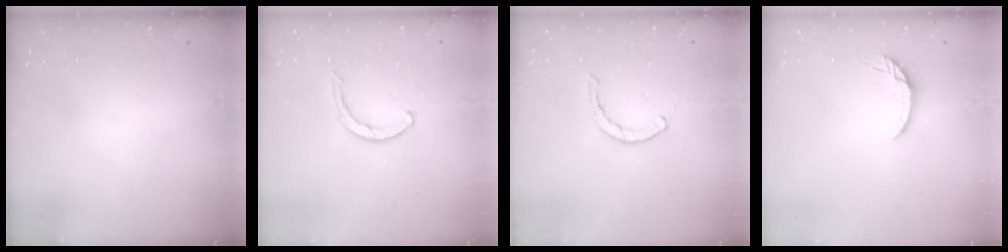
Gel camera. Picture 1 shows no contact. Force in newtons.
{"total": 3.6, "press": 3.6, "slide": 0.3}
{"total": 0.7, "press": 0.6, "slide": 0.2}
{"total": 4.6, "press": 4.6, "slide": 0.6}